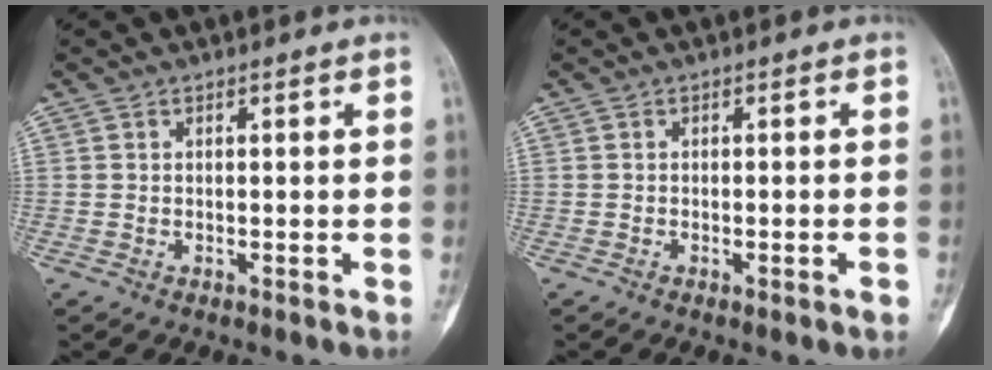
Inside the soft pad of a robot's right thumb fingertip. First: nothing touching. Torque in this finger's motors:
{"motor_torque": [0.16, -0.20, -0.10, -0.03, 0.06]}